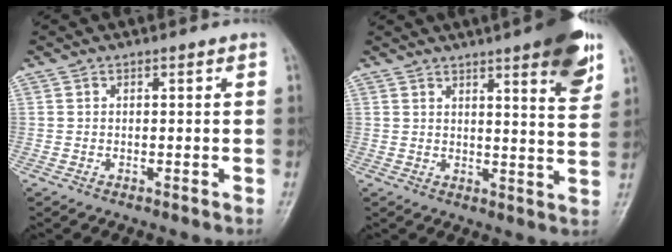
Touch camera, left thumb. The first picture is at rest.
{"total": 11.7, "force": [6.8, 2.0, 9.3], "torque": [-0.103, -0.032, 0.084]}